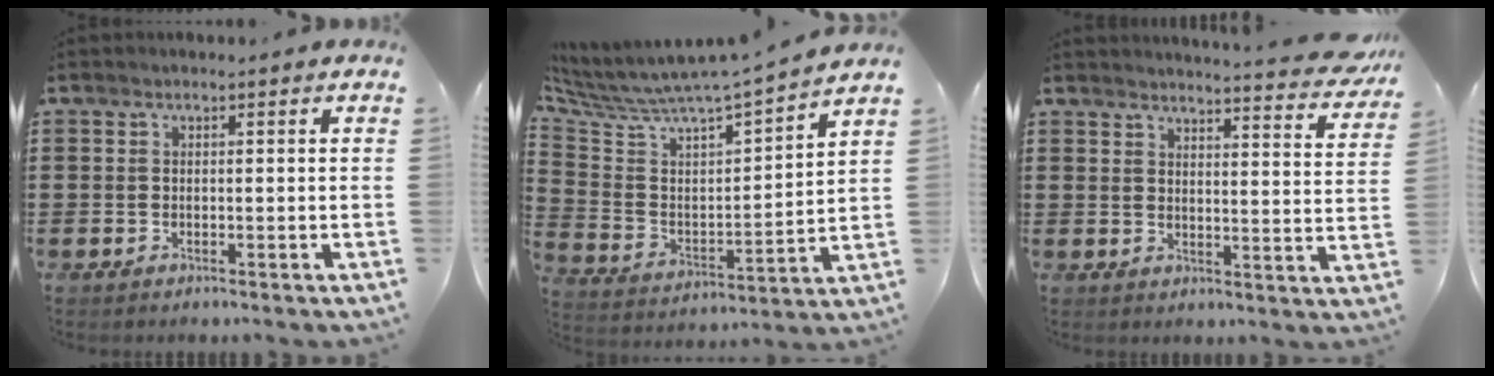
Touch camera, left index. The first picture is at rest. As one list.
[{"total": 5.5, "force": [5.2, 0.0, 1.8], "torque": [-0.066, -0.060, 0.077]}, {"total": 4.4, "force": [4.2, -0.7, 1.3], "torque": [-0.026, -0.034, 0.068]}]